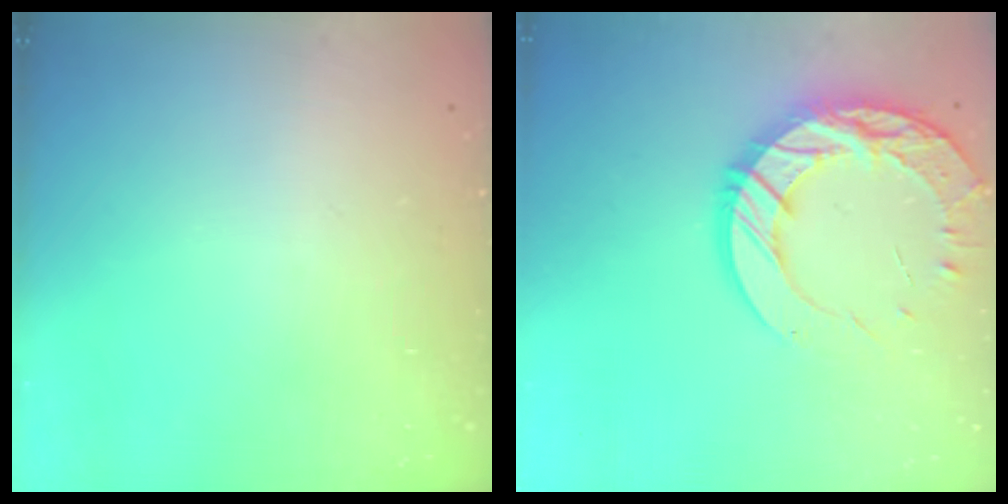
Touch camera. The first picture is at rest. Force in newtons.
{"total": 20.4, "press": 20.3, "slide": 1.7}